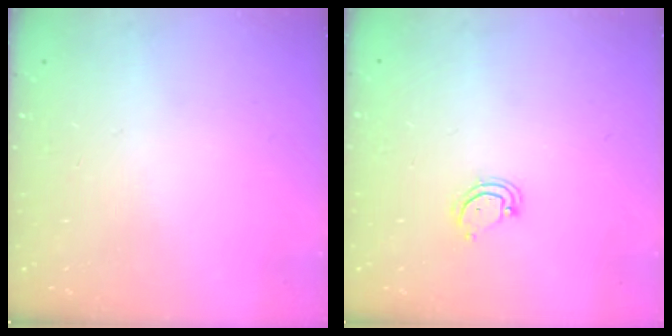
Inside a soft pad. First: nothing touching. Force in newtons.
{"total": 3.7, "press": 3.7, "slide": 0.3}